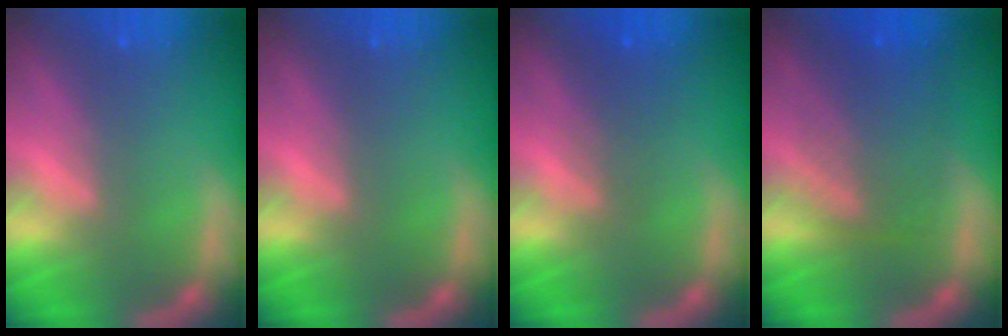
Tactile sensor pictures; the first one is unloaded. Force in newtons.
{"total": 0.0}
{"total": 2.5}
{"total": 7.0}